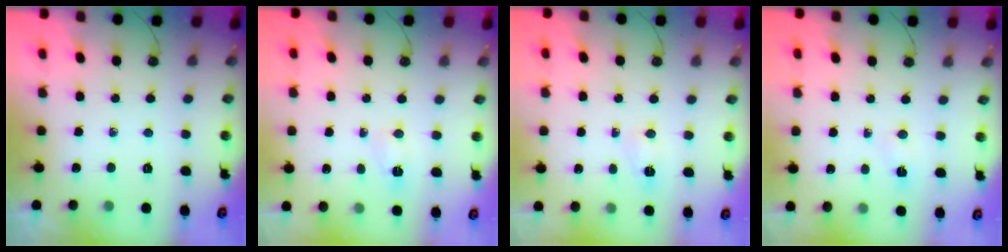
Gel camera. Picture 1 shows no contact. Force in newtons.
{"total": 2.9, "press": 2.7, "slide": 1.2}
{"total": 2.9, "press": 2.7, "slide": 1.2}
{"total": 2.9, "press": 1.4, "slide": 2.6}